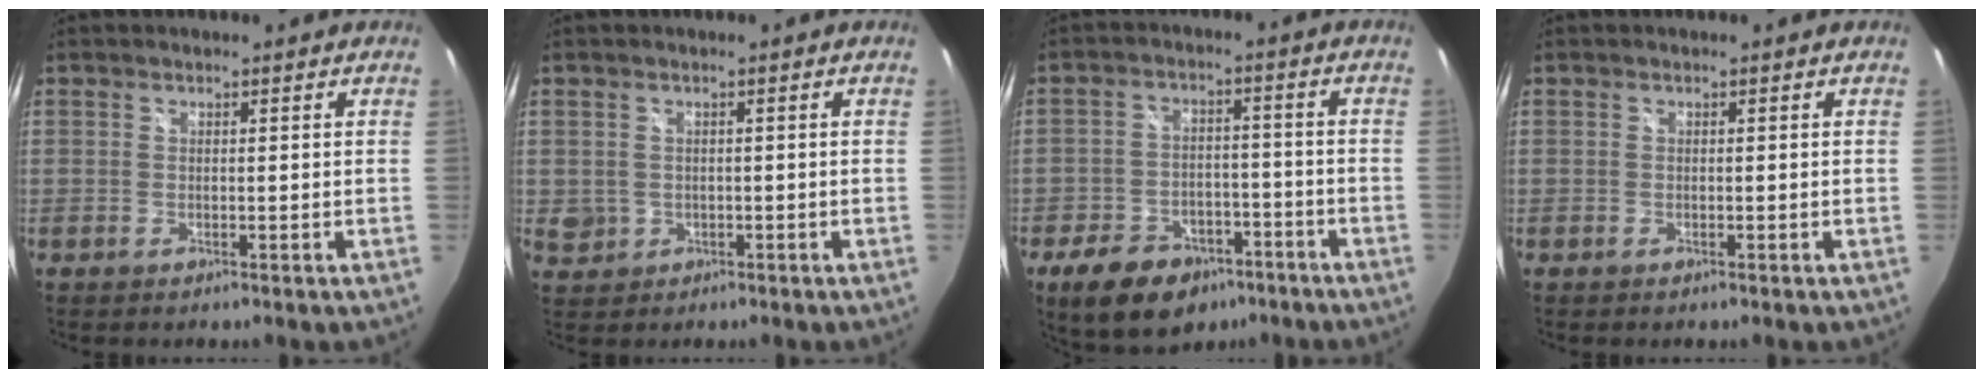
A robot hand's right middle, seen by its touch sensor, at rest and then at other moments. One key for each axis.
{"total": 3.0, "fx": -0.2, "fy": 2.9, "fz": 0.9, "tx": -0.017, "ty": -0.001, "tz": 0.003}
{"total": 13.6, "fx": -8.8, "fy": 8.1, "fz": 6.5, "tx": -0.148, "ty": 0.007, "tz": -0.126}
{"total": 0.0}